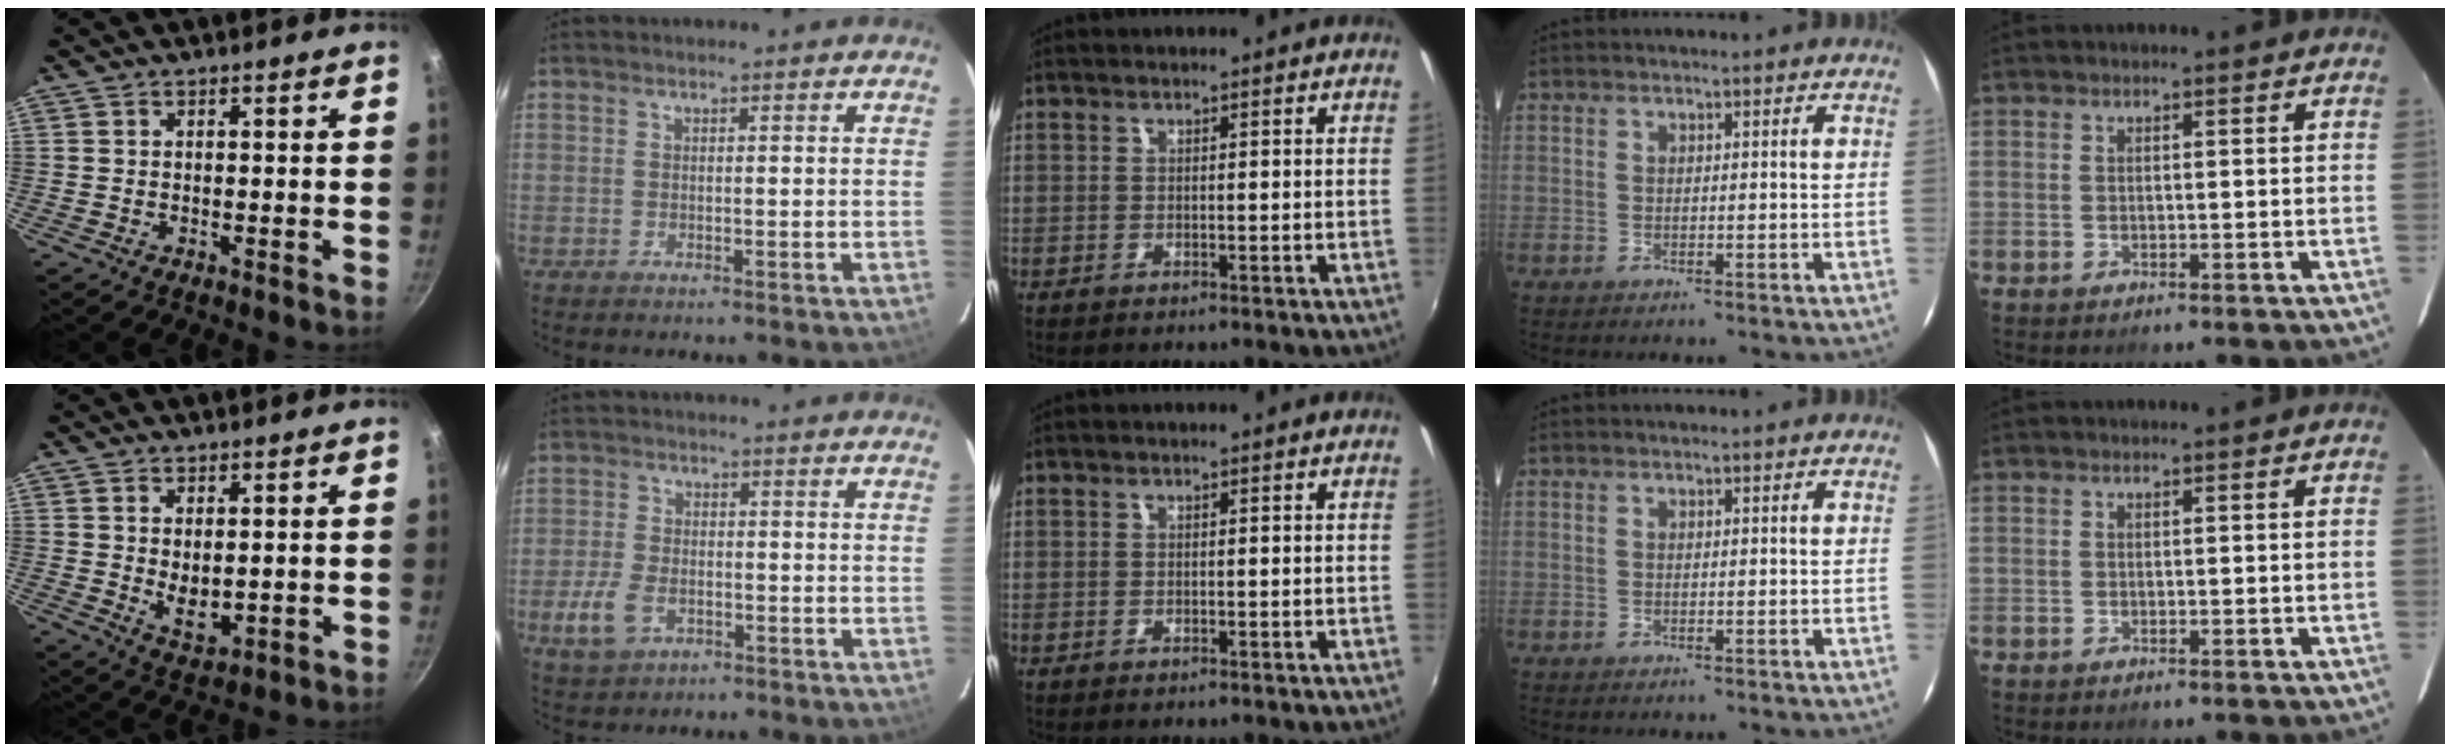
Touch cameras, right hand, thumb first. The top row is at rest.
{"thumb": {"total": 5.2, "force": [0.7, 2.8, 4.3], "torque": [-0.064, -0.017, 0.023]}, "index": {"total": 7.0, "force": [-3.0, 4.2, 4.6], "torque": [-0.116, -0.005, -0.053]}}